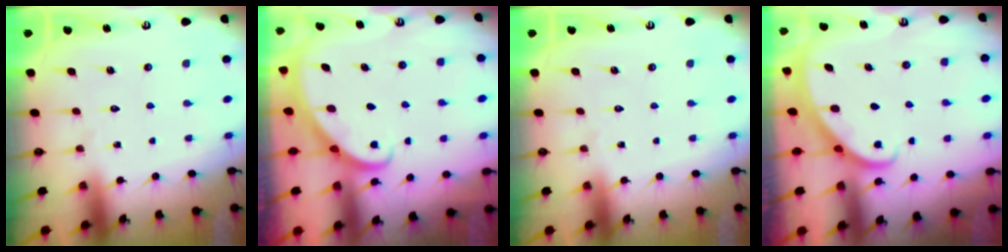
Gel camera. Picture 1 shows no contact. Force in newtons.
{"total": 2.8, "press": 2.8, "slide": 0.2}
{"total": 0.0}
{"total": 2.3, "press": 2.3, "slide": 0.2}